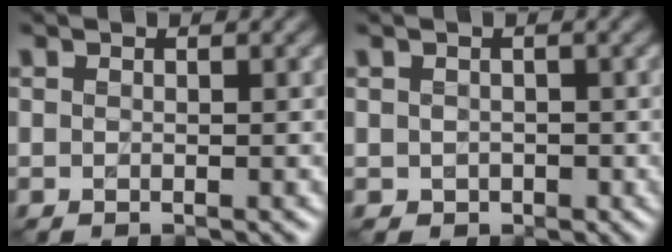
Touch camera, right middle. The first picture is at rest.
{"total": 1.8, "force": [-0.5, 1.5, 0.7], "torque": [-0.020, -0.001, -0.008]}